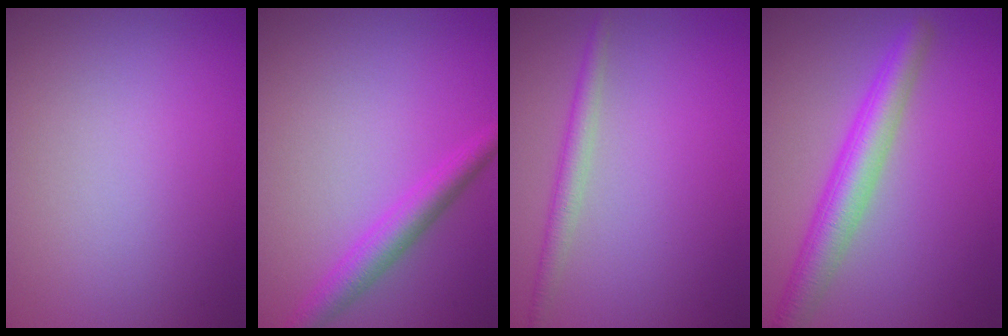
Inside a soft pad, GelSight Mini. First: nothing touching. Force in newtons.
{"total": 3.1, "press": 3.1, "slide": 0.1}
{"total": 2.0, "press": 2.0, "slide": 0.0}
{"total": 4.6, "press": 4.6, "slide": 0.2}